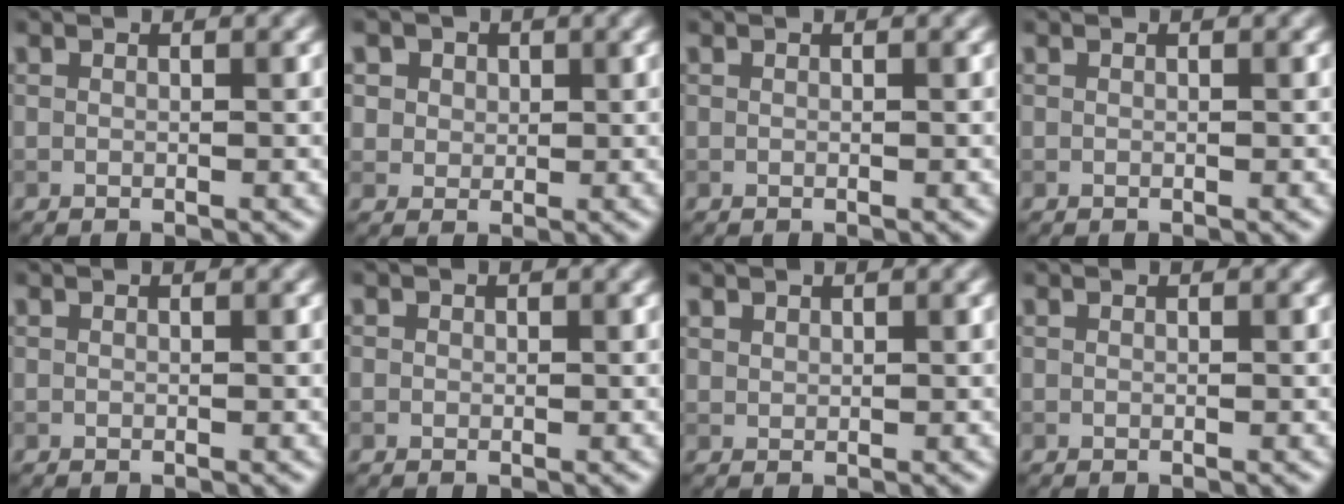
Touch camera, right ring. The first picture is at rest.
{"total": 4.6, "force": [2.3, 3.5, 1.9], "torque": [-0.037, 0.007, 0.032]}
{"total": 0.0}
{"total": 0.0}
{"total": 0.0}
{"total": 0.6, "force": [0.1, 0.6, 0.1], "torque": [0.004, -0.004, 0.000]}
{"total": 0.8, "force": [0.6, 0.5, 0.1], "torque": [-0.002, -0.001, 0.016]}
{"total": 0.0}